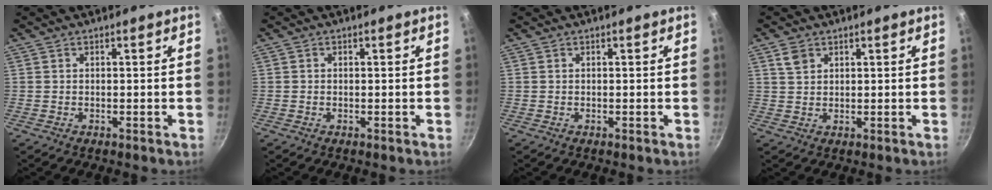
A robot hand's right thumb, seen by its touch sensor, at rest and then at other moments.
{"total": 0.0}
{"total": 0.0}
{"total": 2.9, "force": [1.5, 2.0, 1.4], "torque": [-0.017, -0.001, 0.030]}